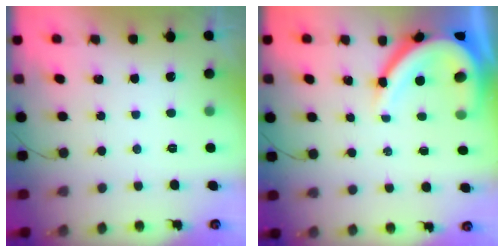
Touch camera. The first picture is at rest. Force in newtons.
{"total": 13.2, "press": 13.1, "slide": 1.3}